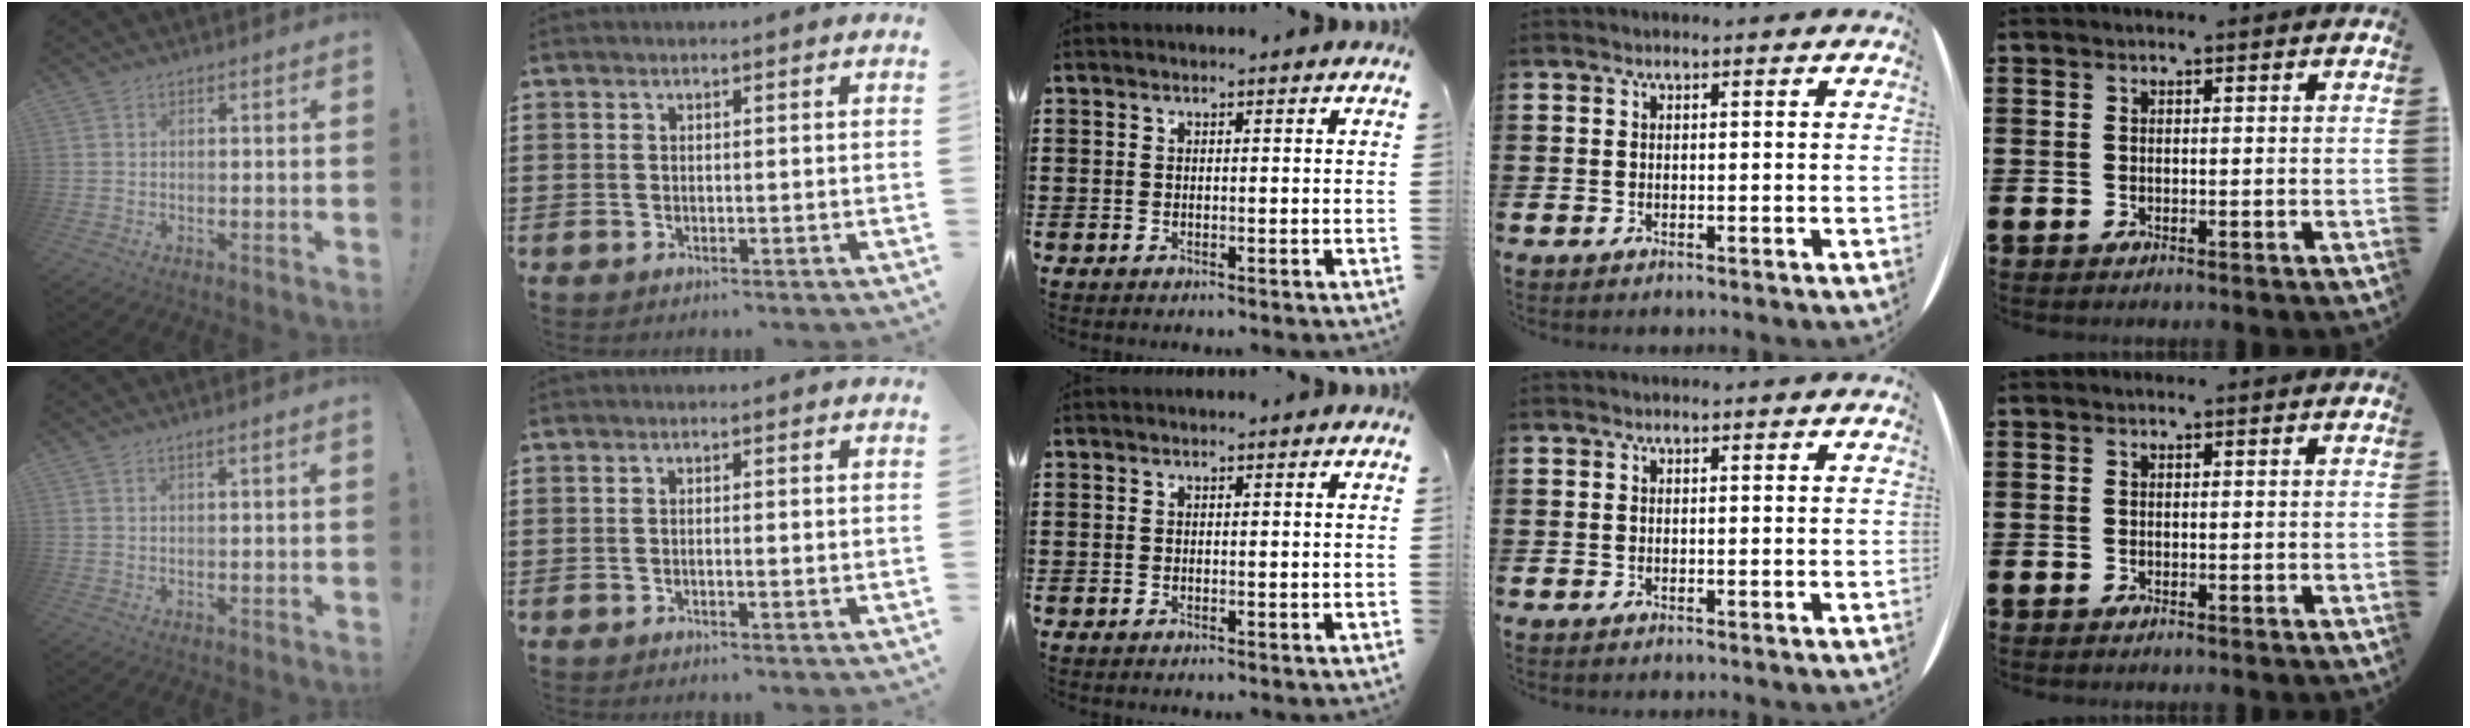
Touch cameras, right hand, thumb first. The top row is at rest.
{"thumb": {"total": 1.3, "force": [0.7, -0.2, 1.1], "torque": [-0.022, 0.000, 0.011]}, "index": {"total": 0.9, "force": [-0.3, 0.0, 0.8], "torque": [-0.015, -0.003, -0.005]}}